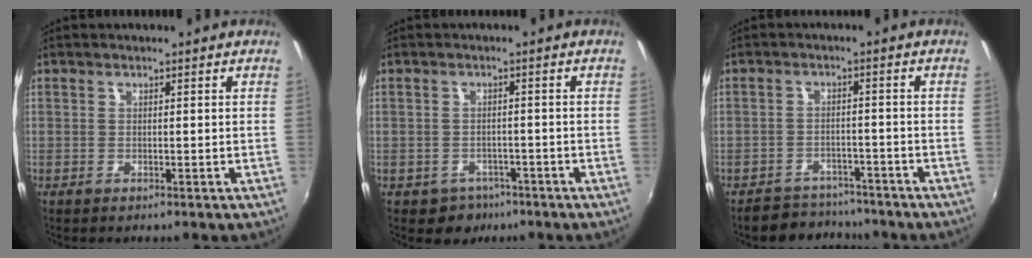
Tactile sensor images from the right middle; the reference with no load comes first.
{"total": 3.2, "force": [-1.9, 2.5, 0.5], "torque": [-0.020, -0.001, -0.024]}
{"total": 7.4, "force": [-6.6, 3.2, 0.8], "torque": [-0.028, 0.011, -0.095]}